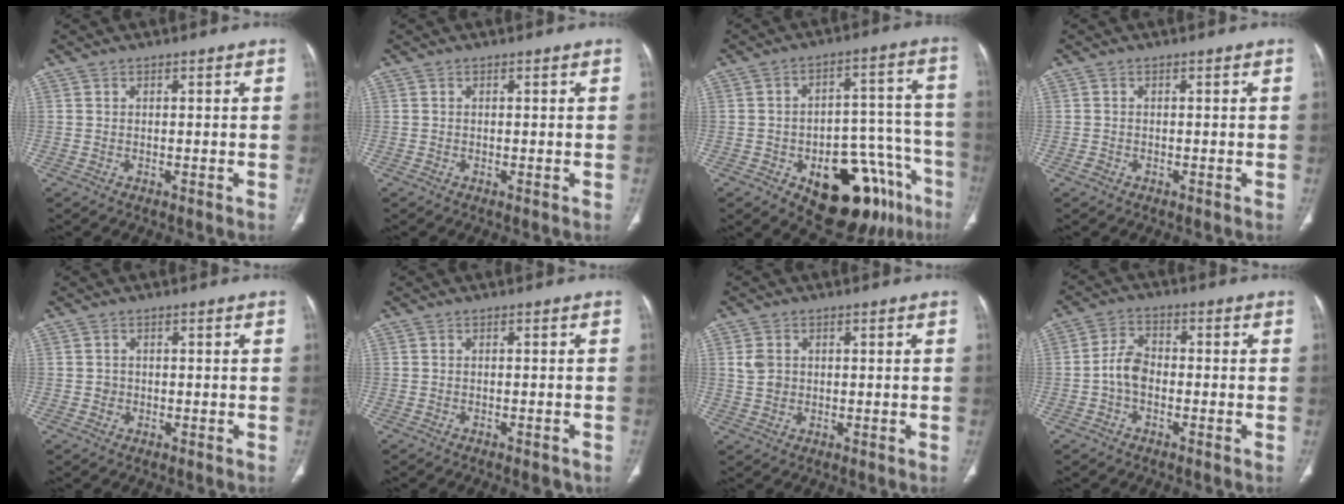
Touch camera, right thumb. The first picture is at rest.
{"total": 0.0}
{"total": 20.8, "force": [-10.8, 10.3, 14.5], "torque": [-0.114, 0.082, -0.136]}
{"total": 0.7, "force": [-0.4, 0.6, 0.1], "torque": [-0.005, 0.002, -0.011]}
{"total": 0.9, "force": [-0.1, 0.9, 0.2], "torque": [0.003, 0.004, -0.002]}
{"total": 2.6, "force": [-1.8, 0.9, 1.5], "torque": [-0.019, 0.007, -0.018]}
{"total": 3.1, "force": [0.6, 2.4, 1.8], "torque": [-0.032, 0.002, 0.015]}
{"total": 5.2, "force": [-1.4, 3.4, 3.7], "torque": [-0.061, 0.019, -0.034]}